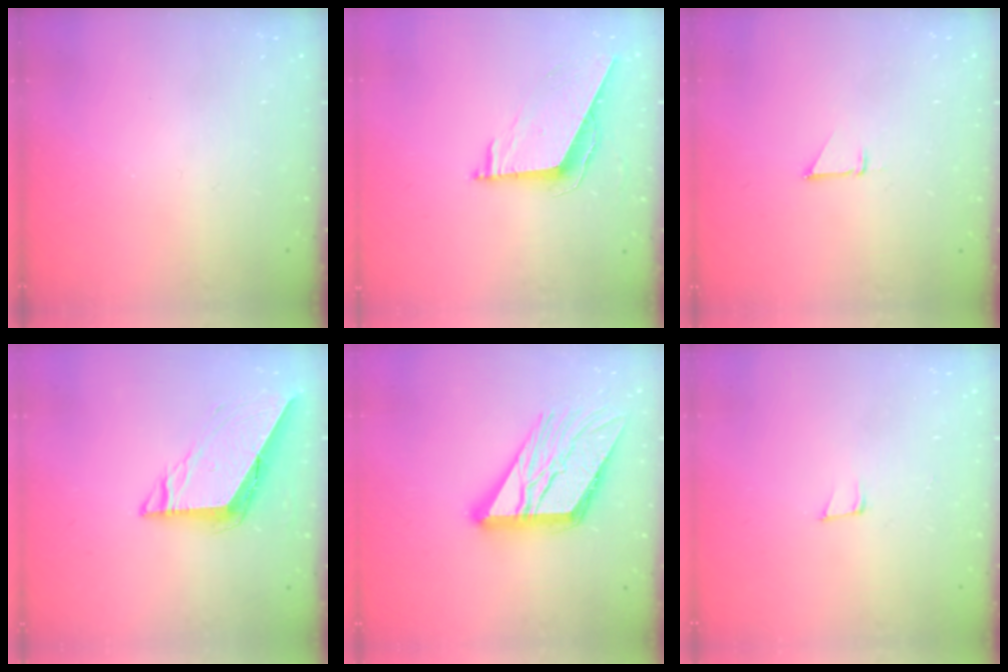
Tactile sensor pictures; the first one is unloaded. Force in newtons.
{"total": 7.5, "press": 7.5, "slide": 0.1}
{"total": 1.9, "press": 1.9, "slide": 0.0}
{"total": 8.0, "press": 8.0, "slide": 0.5}
{"total": 19.0, "press": 18.9, "slide": 2.0}
{"total": 6.7, "press": 5.8, "slide": 3.2}